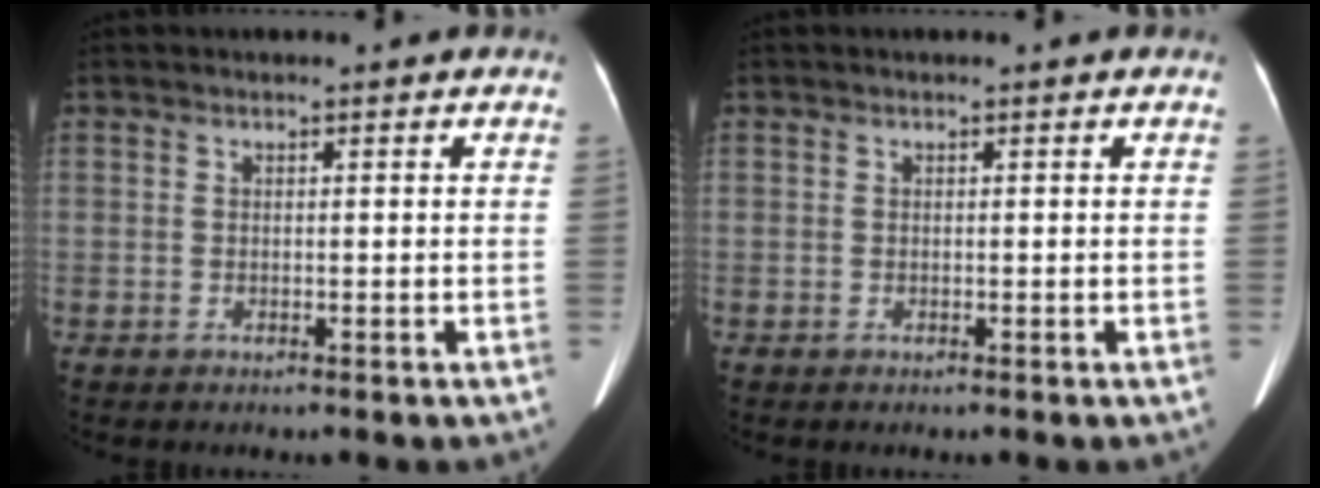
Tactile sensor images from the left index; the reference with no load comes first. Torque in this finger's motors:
{"motor_torque": [0.12, -0.04, 0.00, 0.01]}